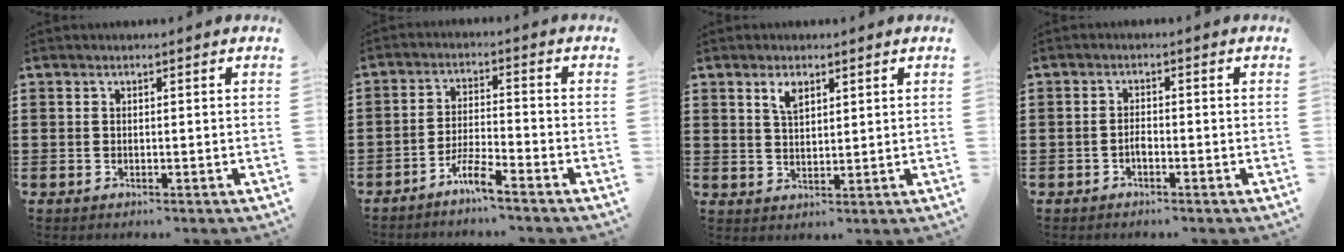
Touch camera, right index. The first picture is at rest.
{"total": 4.6, "force": [-3.9, 0.0, 2.3], "torque": [-0.058, -0.001, -0.080]}
{"total": 3.0, "force": [1.9, 1.4, 1.9], "torque": [-0.042, 0.005, 0.034]}
{"total": 1.4, "force": [-0.8, 0.6, 1.0], "torque": [-0.022, 0.000, -0.015]}